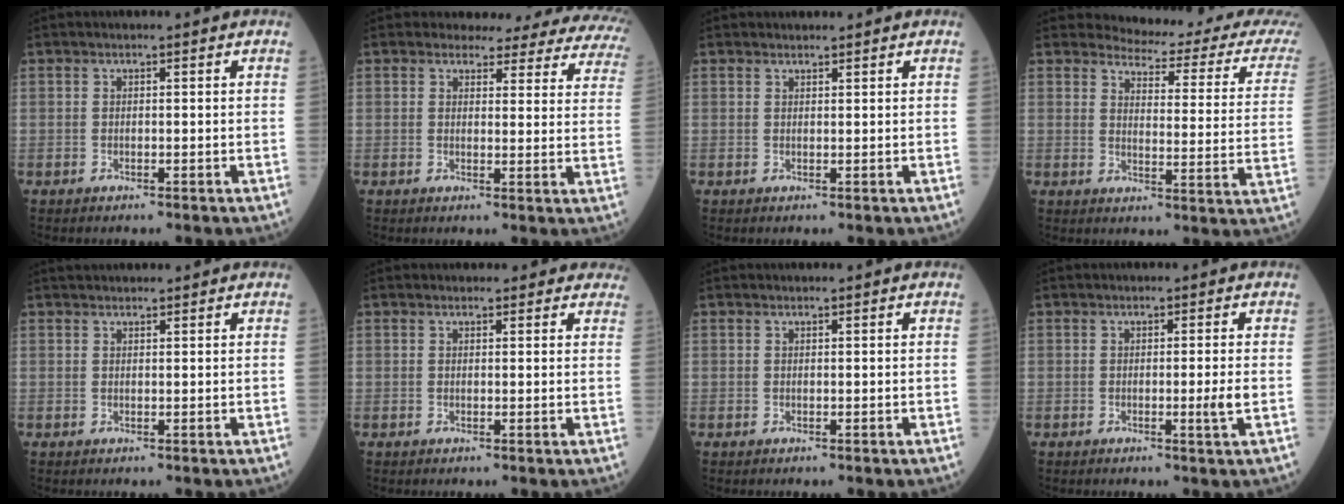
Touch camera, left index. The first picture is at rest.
{"total": 15.9, "force": [14.4, 5.2, 4.4], "torque": [-0.030, -0.041, 0.129]}
{"total": 1.0, "force": [0.9, 0.3, 0.0], "torque": [-0.006, 0.003, 0.016]}
{"total": 15.4, "force": [14.9, 0.6, 3.7], "torque": [-0.034, -0.089, 0.153]}
{"total": 3.8, "force": [3.5, 0.7, 1.1], "torque": [-0.011, 0.034, 0.052]}
{"total": 6.5, "force": [5.9, 2.6, 0.8], "torque": [0.022, 0.009, 0.046]}
{"total": 0.0}
{"total": 2.1, "force": [-0.4, -0.6, 2.0], "torque": [-0.033, -0.007, -0.006]}